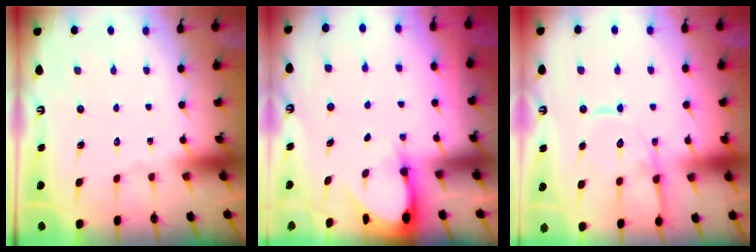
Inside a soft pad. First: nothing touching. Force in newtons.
{"total": 2.9, "press": 2.9, "slide": 0.4}
{"total": 13.7, "press": 13.6, "slide": 1.4}